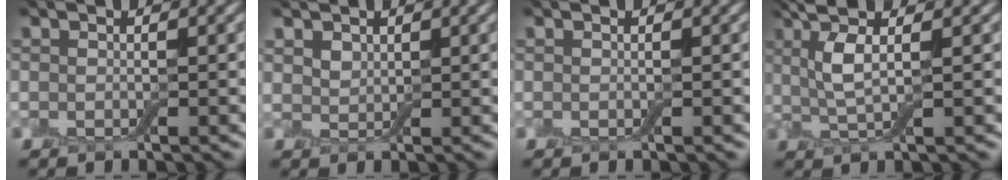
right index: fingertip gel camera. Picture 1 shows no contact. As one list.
[{"total": 1.7, "force": [1.2, 1.0, 0.6], "torque": [-0.016, -0.001, 0.024]}, {"total": 0.0}, {"total": 4.2, "force": [1.5, 1.0, 3.8], "torque": [-0.082, 0.003, 0.028]}]